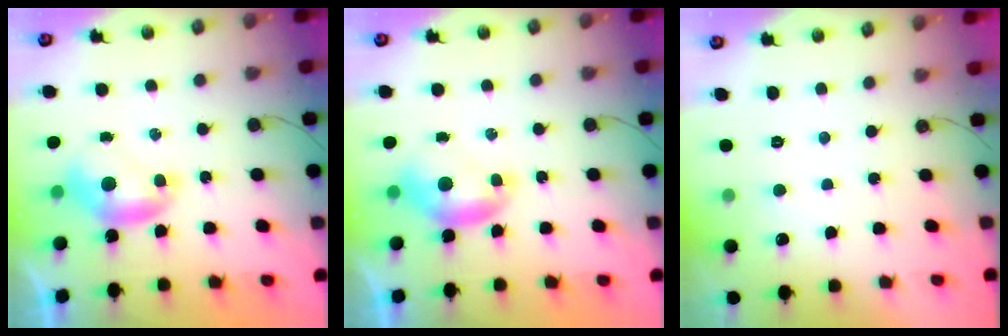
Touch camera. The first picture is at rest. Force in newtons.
{"total": 0.0}
{"total": 2.6, "press": 2.5, "slide": 0.4}